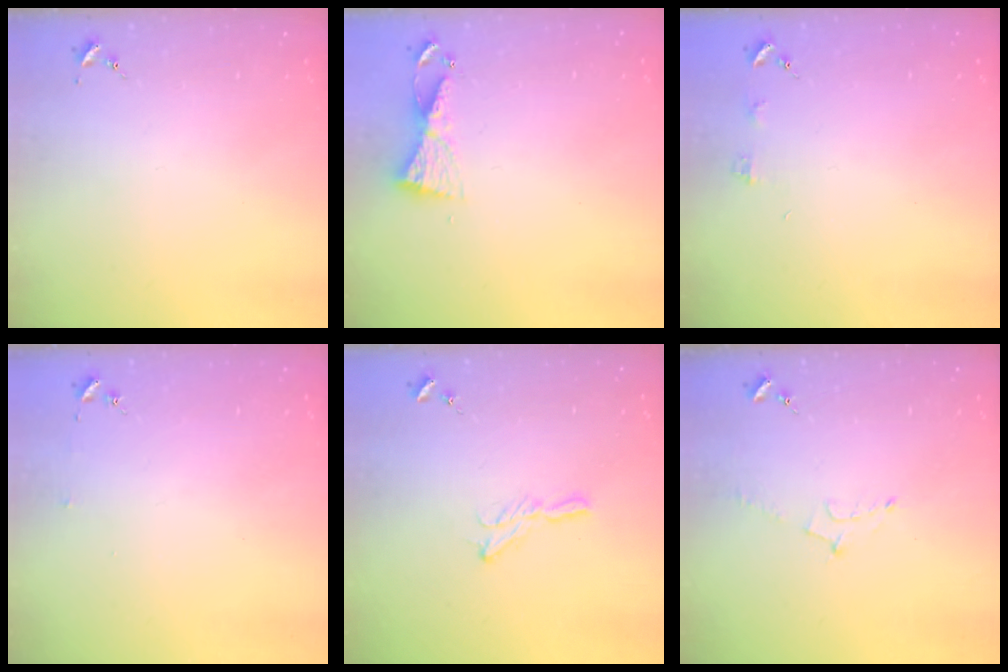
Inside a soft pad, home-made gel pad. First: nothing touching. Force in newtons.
{"total": 5.4, "press": 5.4, "slide": 0.5}
{"total": 3.9, "press": 3.8, "slide": 0.5}
{"total": 2.5, "press": 2.5, "slide": 0.2}
{"total": 6.3, "press": 6.3, "slide": 0.3}
{"total": 5.6, "press": 5.5, "slide": 1.0}